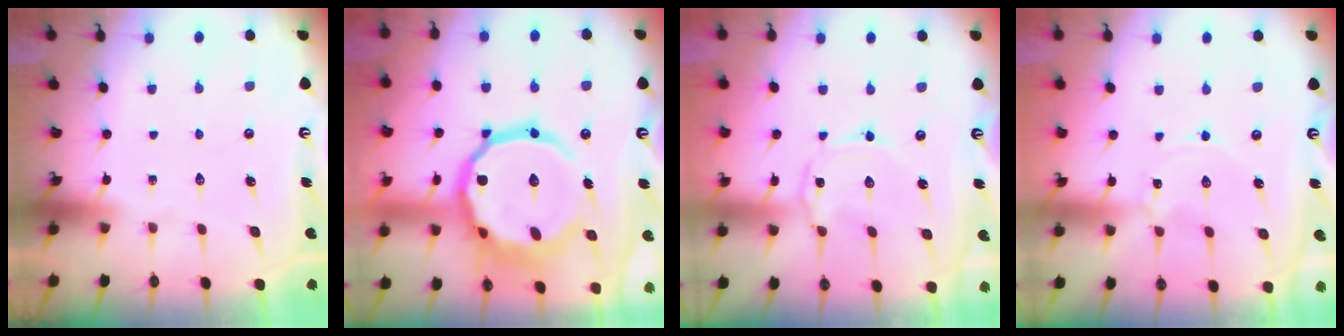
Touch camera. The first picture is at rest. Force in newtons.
{"total": 22.9, "press": 22.8, "slide": 1.9}
{"total": 1.4, "press": 1.4, "slide": 0.1}
{"total": 0.0}